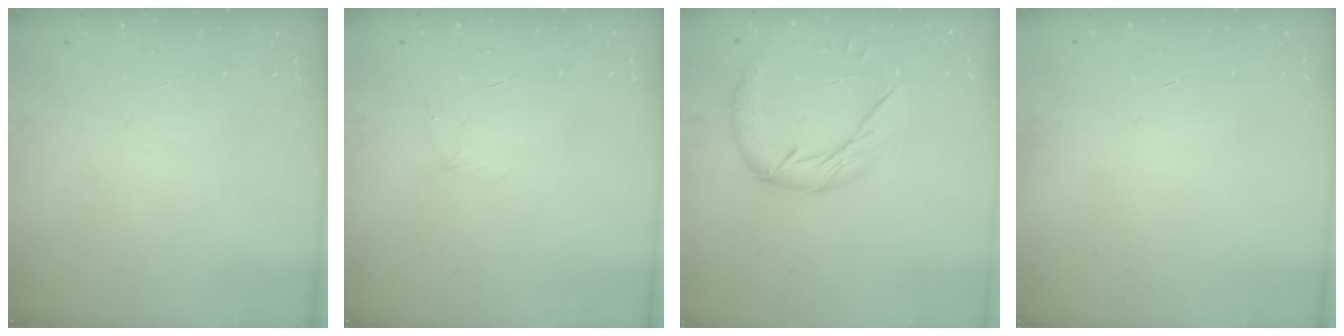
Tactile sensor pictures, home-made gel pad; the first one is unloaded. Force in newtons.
{"total": 3.7, "press": 3.6, "slide": 1.0}
{"total": 11.5, "press": 11.5, "slide": 0.8}
{"total": 0.0}